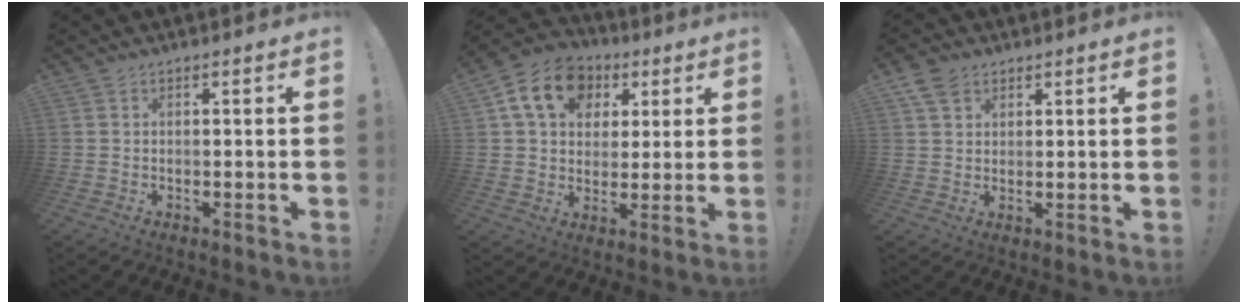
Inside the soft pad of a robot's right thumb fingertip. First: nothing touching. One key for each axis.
{"total": 15.8, "fx": 6.2, "fy": 11.9, "fz": 8.4, "tx": -0.126, "ty": -0.010, "tz": 0.119}
{"total": 5.3, "fx": 3.2, "fy": 3.8, "fz": 1.8, "tx": -0.029, "ty": -0.010, "tz": 0.062}